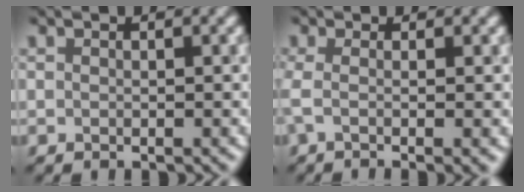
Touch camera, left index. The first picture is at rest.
{"total": 3.3, "force": [-0.4, 0.9, 3.2], "torque": [-0.047, -0.008, -0.013]}